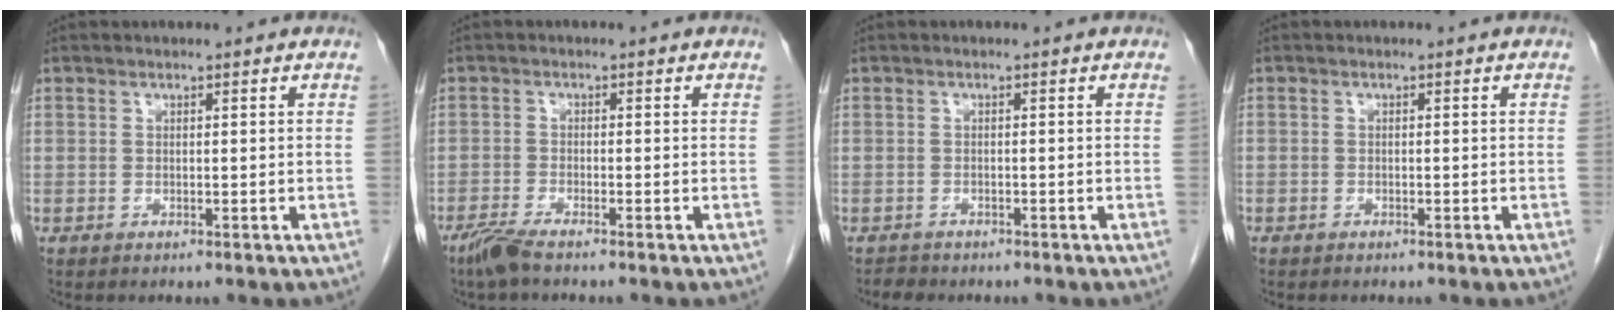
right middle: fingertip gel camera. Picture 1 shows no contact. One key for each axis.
{"total": 3.1, "fx": -2.5, "fy": 0.2, "fz": 1.8, "tx": -0.045, "ty": -0.007, "tz": -0.053}
{"total": 1.7, "fx": -1.5, "fy": 0.7, "fz": 0.2, "tx": -0.013, "ty": -0.003, "tz": -0.024}
{"total": 0.7, "fx": -0.5, "fy": 0.5, "fz": 0.0, "tx": -0.005, "ty": 0.003, "tz": -0.009}